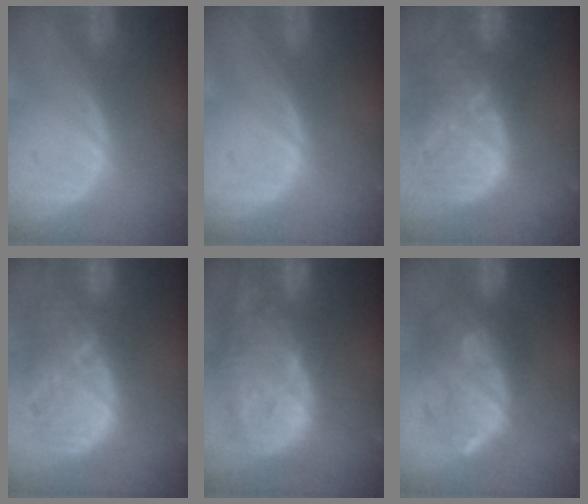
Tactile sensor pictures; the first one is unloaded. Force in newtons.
{"total": 0.0}
{"total": 13.4, "press": 11.5, "slide": 7.0}
{"total": 12.0, "press": 11.3, "slide": 4.1}
{"total": 14.4, "press": 12.5, "slide": 7.0}
{"total": 9.8, "press": 9.5, "slide": 2.7}